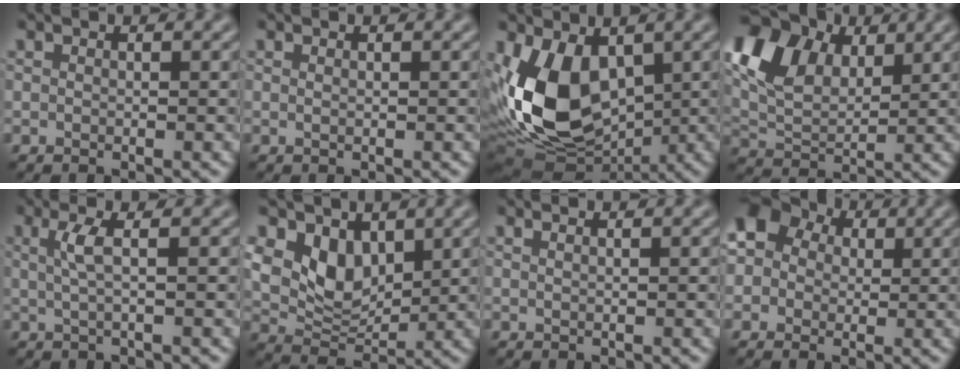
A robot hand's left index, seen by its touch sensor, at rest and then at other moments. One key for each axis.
{"total": 0.0}
{"total": 11.9, "fx": -0.3, "fy": 7.5, "fz": 9.2, "tx": -0.203, "ty": -0.024, "tz": -0.001}
{"total": 11.7, "fx": 5.3, "fy": 7.6, "fz": 7.1, "tx": -0.157, "ty": 0.043, "tz": 0.086}
{"total": 2.3, "fx": 0.4, "fy": 0.6, "fz": 2.2, "tx": -0.041, "ty": 0.001, "tz": 0.004}
{"total": 5.8, "fx": 2.2, "fy": 4.0, "fz": 3.6, "tx": -0.079, "ty": -0.012, "tz": 0.041}
{"total": 1.0, "fx": 0.6, "fy": 0.5, "fz": 0.7, "tx": -0.001, "ty": -0.008, "tz": -0.001}
{"total": 6.7, "fx": 1.7, "fy": 5.9, "fz": 2.7, "tx": -0.045, "ty": 0.028, "tz": -0.009}